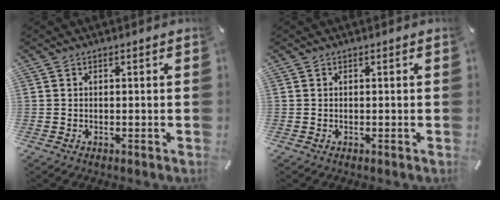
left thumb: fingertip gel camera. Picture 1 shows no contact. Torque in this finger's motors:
{"motor_torque": [-0.05, 0.01, 0.04, -0.04, 0.00]}